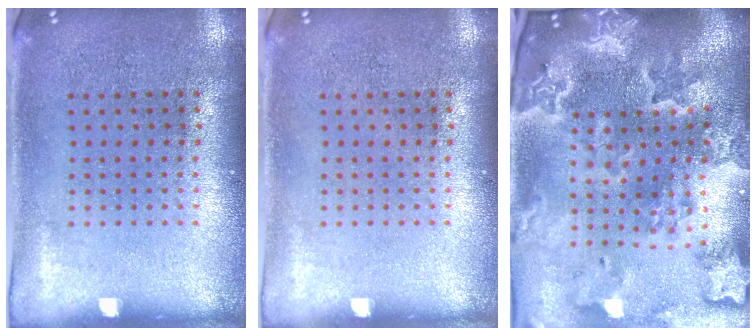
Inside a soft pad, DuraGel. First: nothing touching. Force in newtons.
{"total": 0.0}
{"total": 4.5, "press": 3.7, "slide": 2.7}